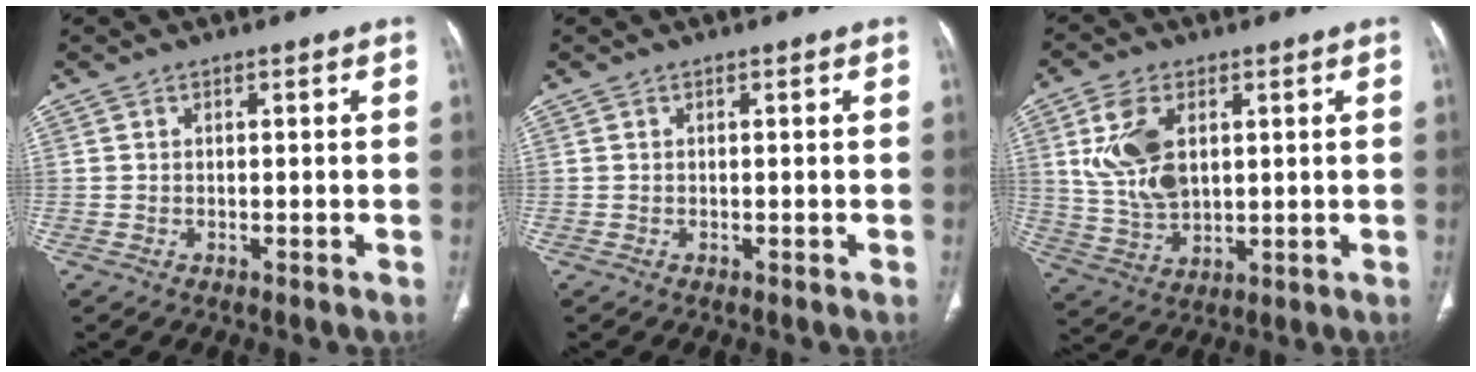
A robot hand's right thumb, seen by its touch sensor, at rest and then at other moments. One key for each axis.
{"total": 0.0}
{"total": 11.5, "fx": 2.9, "fy": 7.0, "fz": 8.6, "tx": -0.165, "ty": -0.009, "tz": 0.065}